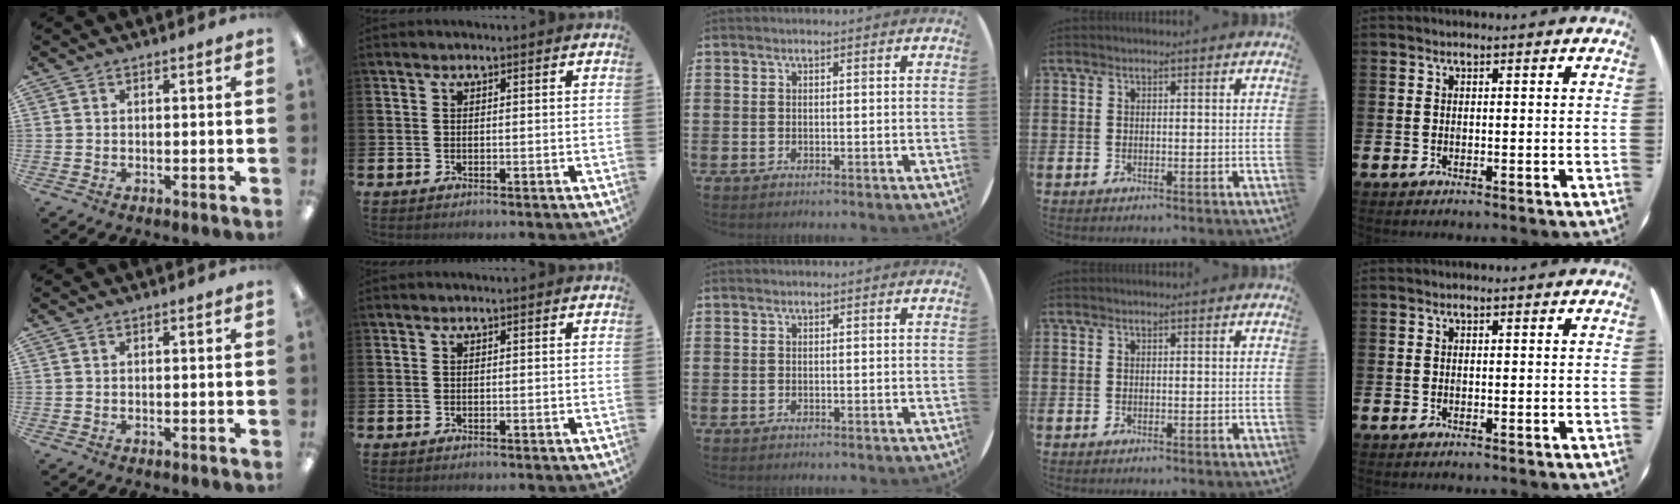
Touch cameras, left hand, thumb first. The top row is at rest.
{}